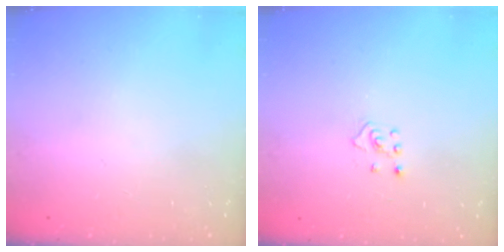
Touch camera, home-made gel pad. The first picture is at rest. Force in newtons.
{"total": 2.4, "press": 2.4, "slide": 0.5}